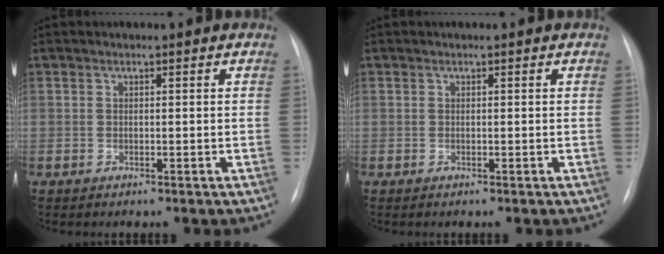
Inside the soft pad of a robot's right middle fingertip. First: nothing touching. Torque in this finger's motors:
{"motor_torque": [-0.05, -0.18, -0.01, -0.01]}